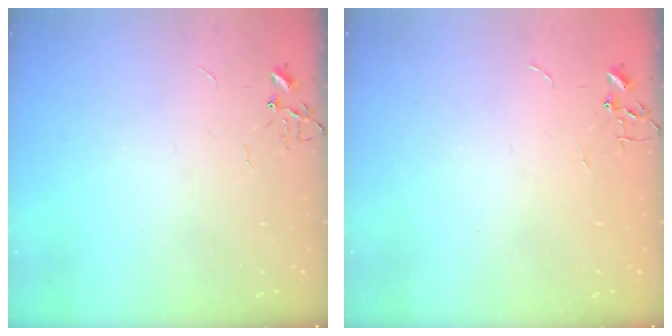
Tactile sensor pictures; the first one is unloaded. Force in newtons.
{"total": 0.0}